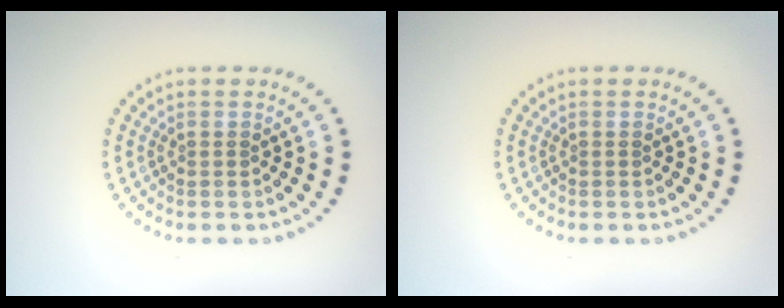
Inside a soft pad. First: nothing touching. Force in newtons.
{"total": 0.0}